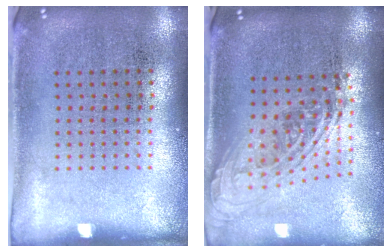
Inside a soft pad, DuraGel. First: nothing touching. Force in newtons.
{"total": 2.2, "press": 1.6, "slide": 1.5}